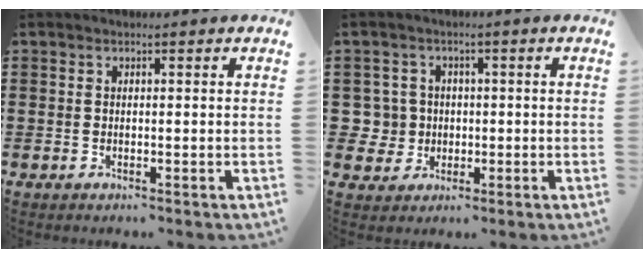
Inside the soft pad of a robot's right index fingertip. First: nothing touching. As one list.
[{"total": 4.2, "force": [-0.3, 4.2, 0.7], "torque": [-0.041, 0.010, -0.009]}]